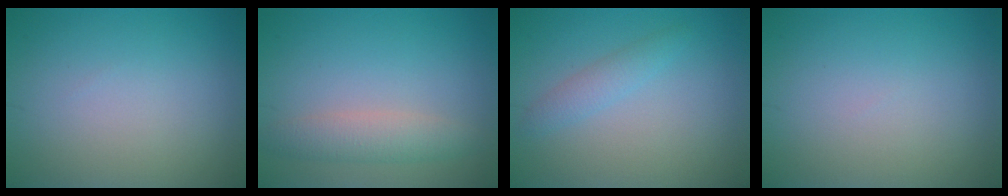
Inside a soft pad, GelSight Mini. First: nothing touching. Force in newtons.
{"total": 2.8, "press": 2.8, "slide": 0.0}
{"total": 1.7, "press": 1.7, "slide": 0.1}
{"total": 0.0}